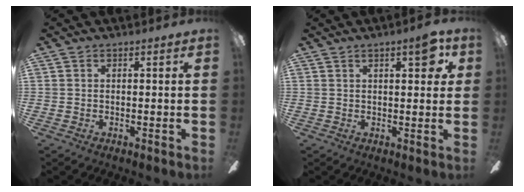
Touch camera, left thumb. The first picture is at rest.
{"total": 6.0, "force": [2.9, 1.9, 4.8], "torque": [-0.066, -0.006, 0.042]}